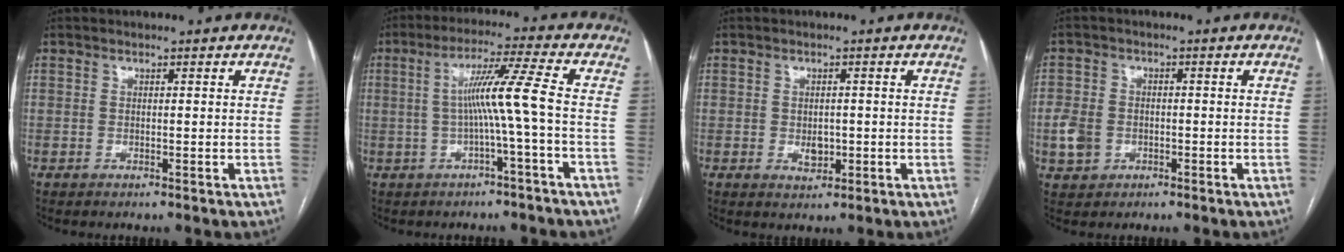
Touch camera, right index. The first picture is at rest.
{"total": 7.9, "force": [-1.0, -1.7, 7.6], "torque": [-0.139, 0.017, -0.014]}
{"total": 3.1, "force": [-0.8, 2.2, 2.0], "torque": [-0.028, 0.004, -0.003]}
{"total": 7.2, "force": [-2.2, 6.2, 3.0], "torque": [-0.088, 0.013, -0.025]}